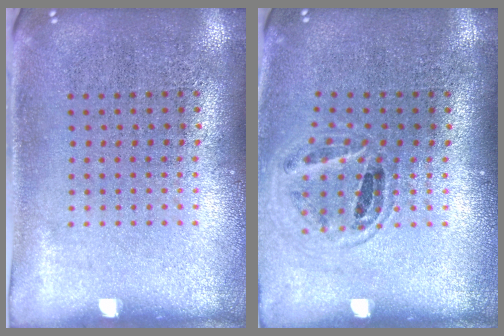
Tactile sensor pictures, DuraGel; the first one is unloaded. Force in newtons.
{"total": 0.9, "press": 0.9, "slide": 0.0}